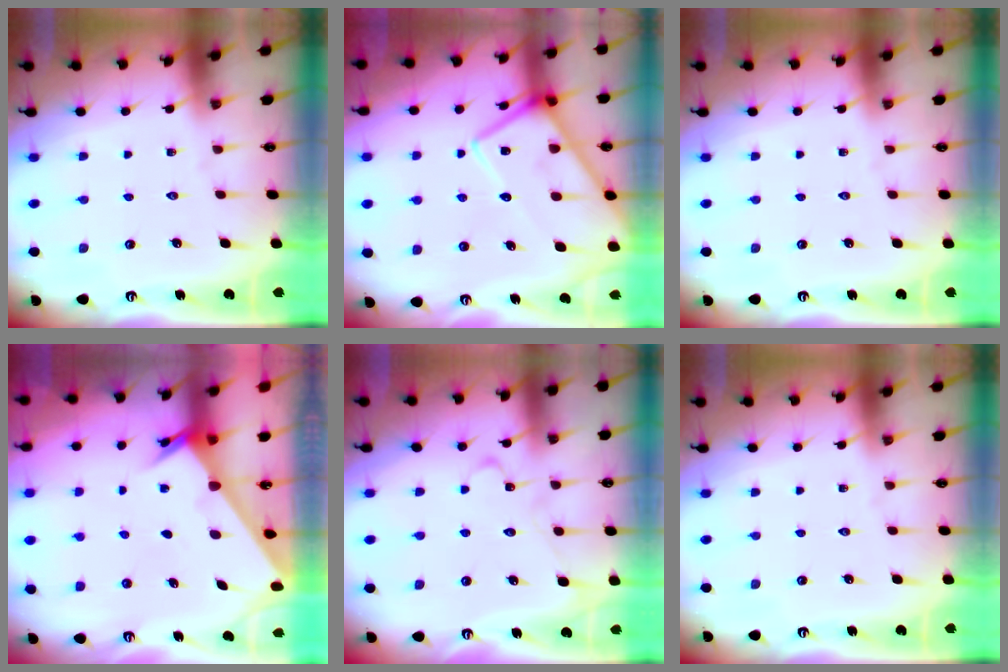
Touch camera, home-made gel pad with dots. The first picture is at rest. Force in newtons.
{"total": 14.7, "press": 14.6, "slide": 1.2}
{"total": 0.0}
{"total": 2.5, "press": 2.5, "slide": 0.2}
{"total": 4.4, "press": 4.4, "slide": 0.5}
{"total": 0.0}